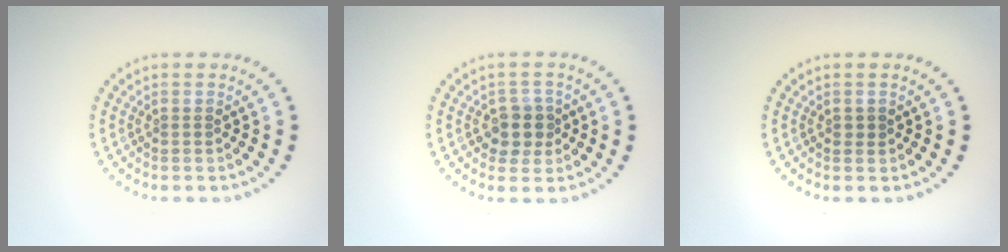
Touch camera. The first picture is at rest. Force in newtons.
{"total": 2.5, "press": 2.3, "slide": 1.0}
{"total": 0.7, "press": 0.6, "slide": 0.1}